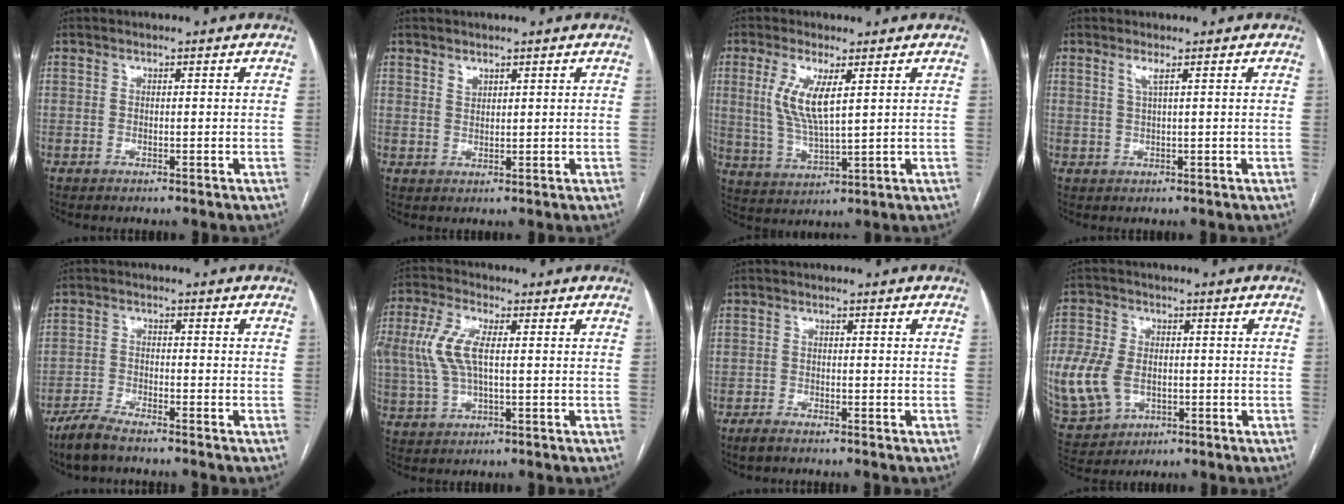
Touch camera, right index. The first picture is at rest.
{"total": 1.4, "force": [1.1, 0.8, 0.6], "torque": [-0.007, 0.000, 0.021]}
{"total": 7.6, "force": [2.4, 1.6, 7.0], "torque": [-0.153, -0.006, 0.052]}
{"total": 1.5, "force": [0.8, -0.2, 1.3], "torque": [-0.034, 0.000, 0.017]}
{"total": 4.6, "force": [-4.0, 0.5, 2.2], "torque": [-0.050, -0.011, -0.082]}
{"total": 9.4, "force": [1.1, 3.9, 8.5], "torque": [-0.206, 0.014, 0.023]}
{"total": 1.9, "force": [-1.7, 0.3, 0.9], "torque": [-0.021, -0.003, -0.029]}
{"total": 15.5, "force": [-3.0, 11.9, 9.5], "torque": [-0.253, 0.002, -0.037]}